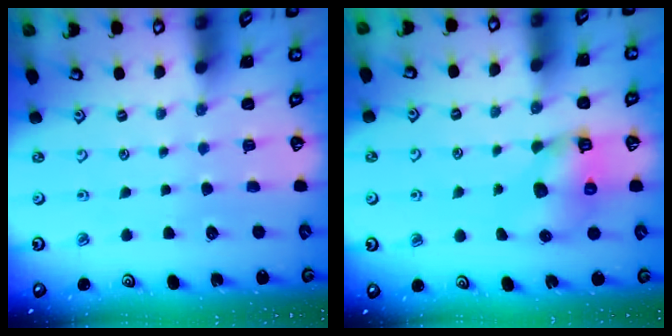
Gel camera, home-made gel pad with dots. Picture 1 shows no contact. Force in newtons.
{"total": 6.8, "press": 6.7, "slide": 1.0}